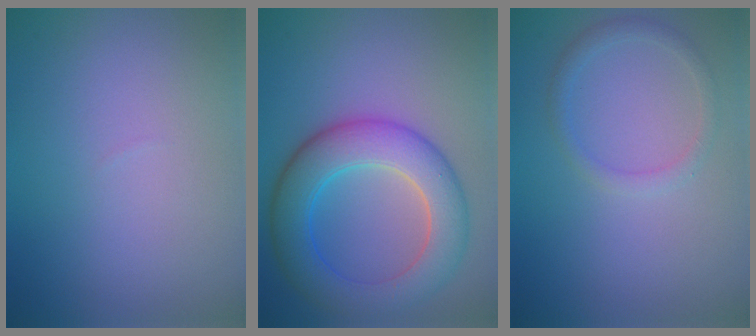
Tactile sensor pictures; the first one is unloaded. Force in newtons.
{"total": 7.7, "press": 7.7, "slide": 0.3}
{"total": 1.5, "press": 1.5, "slide": 0.1}